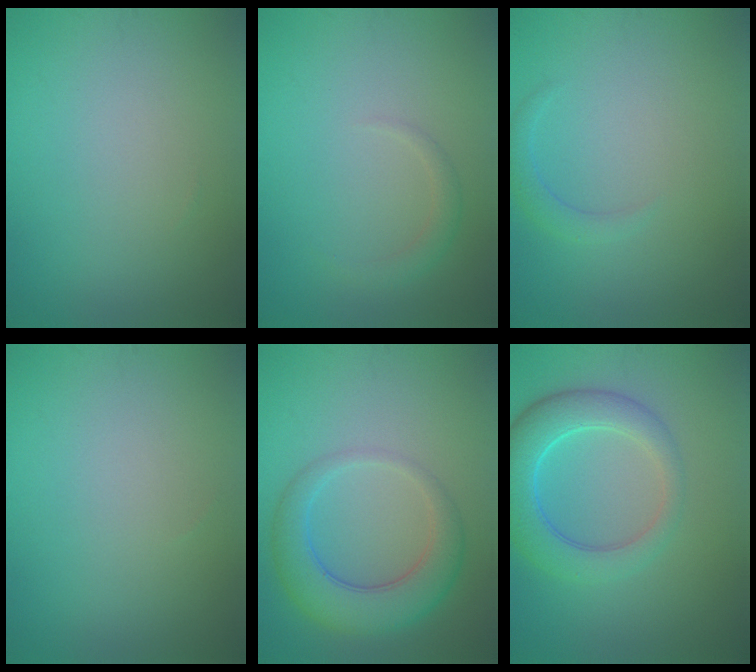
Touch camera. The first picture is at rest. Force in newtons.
{"total": 1.3, "press": 1.3, "slide": 0.1}
{"total": 1.3, "press": 1.3, "slide": 0.1}
{"total": 0.0}
{"total": 5.5, "press": 5.5, "slide": 0.3}
{"total": 5.3, "press": 5.3, "slide": 0.2}